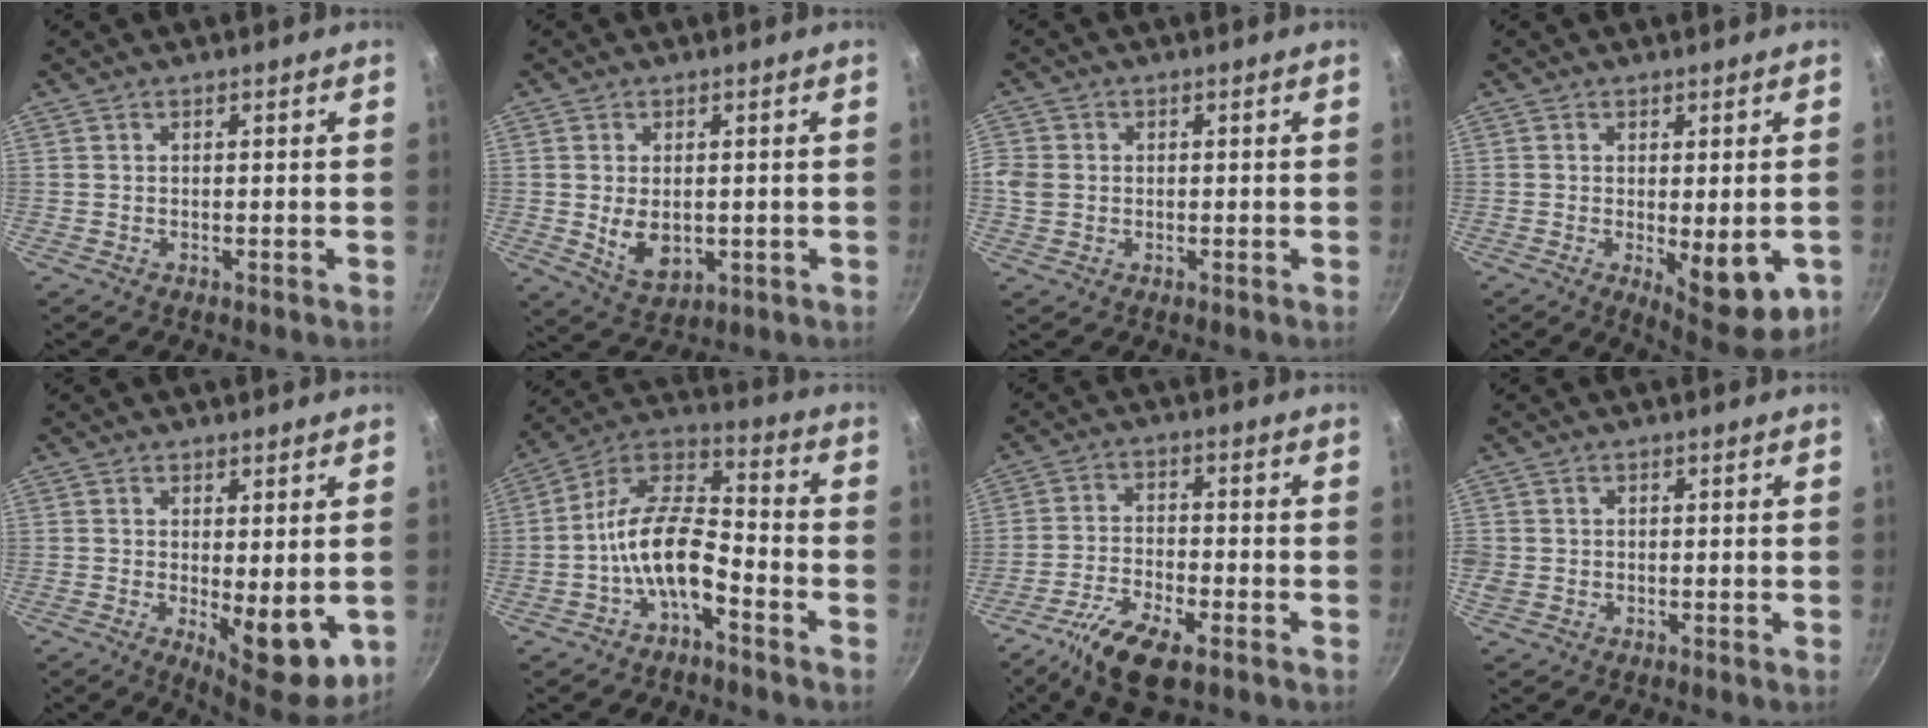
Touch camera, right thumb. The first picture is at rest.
{"total": 7.0, "force": [-0.2, 4.6, 5.3], "torque": [-0.082, -0.013, 0.011]}
{"total": 4.3, "force": [-0.1, 3.8, 2.0], "torque": [-0.034, 0.003, -0.007]}
{"total": 10.7, "force": [-2.4, 4.1, 9.6], "torque": [-0.113, -0.011, -0.018]}
{"total": 10.6, "force": [-1.1, 4.2, 9.7], "torque": [-0.109, -0.012, -0.002]}
{"total": 12.4, "force": [-5.1, 5.9, 9.7], "torque": [-0.168, 0.059, -0.107]}
{"total": 10.7, "force": [-6.4, 3.9, 7.7], "torque": [-0.149, 0.024, -0.122]}
{"total": 2.8, "force": [-0.4, 2.4, 1.2], "torque": [-0.025, 0.000, -0.006]}